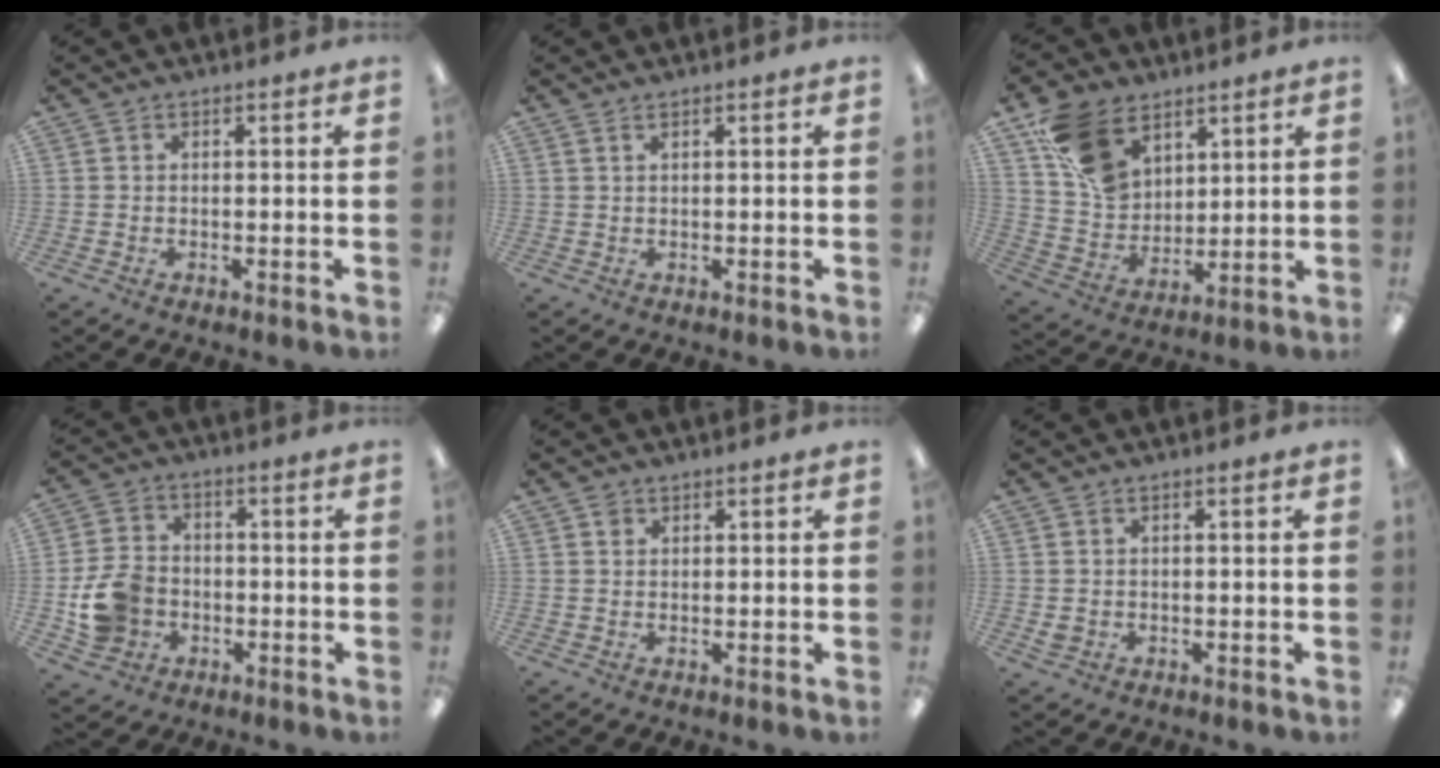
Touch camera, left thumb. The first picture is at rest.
{"total": 0.9, "force": [0.6, 0.1, 0.6], "torque": [-0.014, 0.000, 0.010]}
{"total": 14.3, "force": [8.1, 9.6, 6.8], "torque": [-0.139, -0.020, 0.164]}
{"total": 10.0, "force": [-2.5, 8.4, 4.9], "torque": [-0.108, 0.025, -0.042]}
{"total": 1.2, "force": [0.9, 0.7, 0.1], "torque": [-0.004, 0.000, 0.017]}
{"total": 1.2, "force": [0.1, 1.1, 0.5], "torque": [-0.011, 0.002, 0.000]}